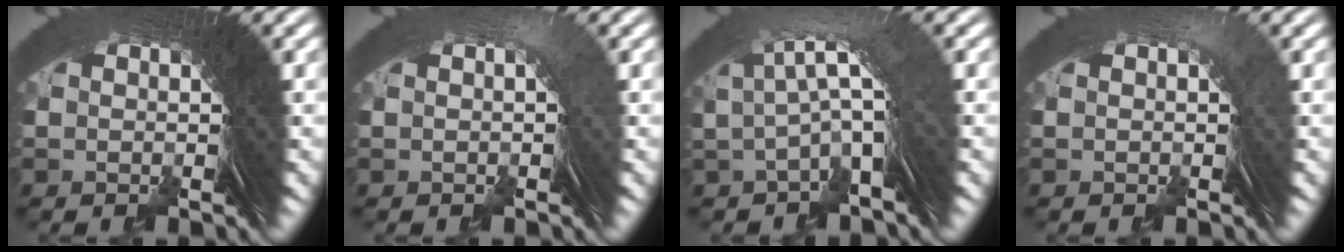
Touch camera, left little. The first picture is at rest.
{"total": 0.9, "force": [-0.4, -0.2, 0.8], "torque": [-0.004, 0.007, -0.007]}
{"total": 2.3, "force": [-0.3, 0.0, 2.3], "torque": [-0.033, 0.015, -0.004]}
{"total": 0.9, "force": [-0.3, 0.2, 0.9], "torque": [0.004, 0.008, -0.009]}